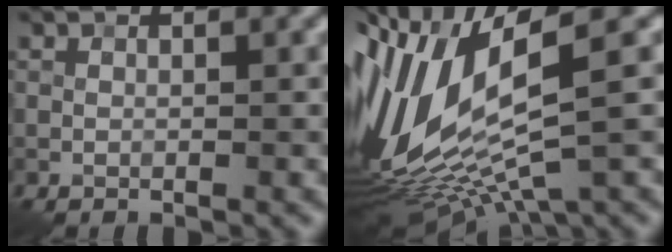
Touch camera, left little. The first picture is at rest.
{"total": 13.8, "force": [0.4, 4.9, 12.9], "torque": [-0.287, -0.019, 0.042]}